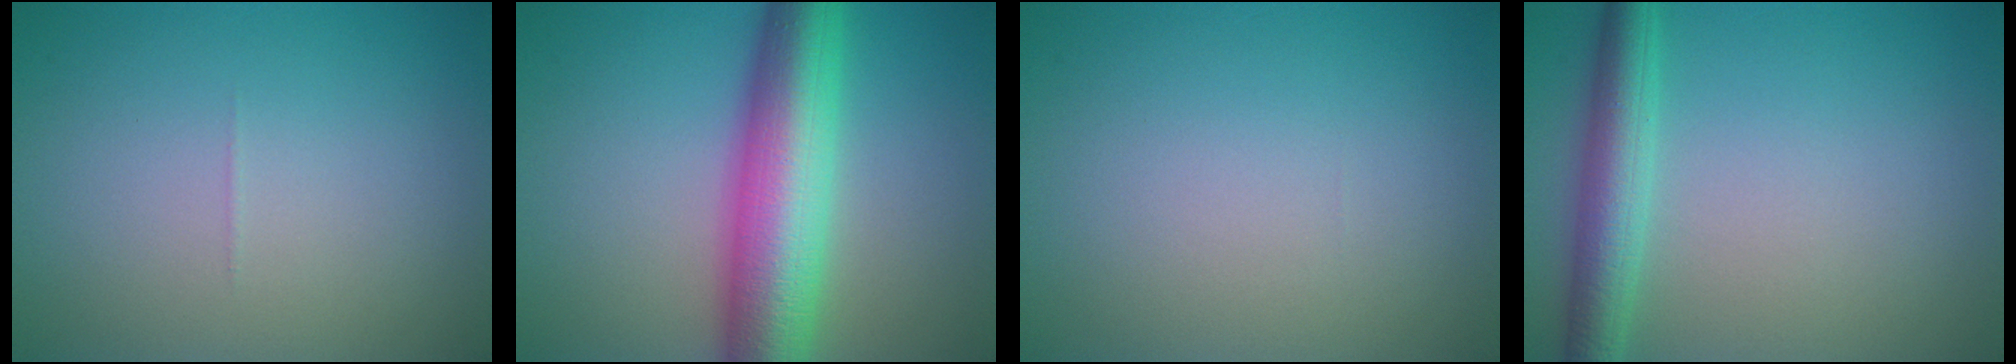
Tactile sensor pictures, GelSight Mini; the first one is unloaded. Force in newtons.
{"total": 10.0, "press": 10.0, "slide": 0.2}
{"total": 0.0}
{"total": 4.2, "press": 4.2, "slide": 0.2}